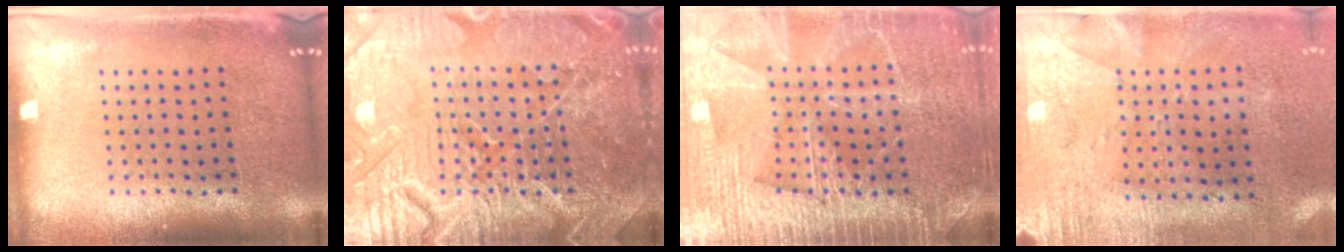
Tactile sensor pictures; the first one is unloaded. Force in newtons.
{"total": 7.6, "press": 7.5, "slide": 0.9}
{"total": 6.5, "press": 6.5, "slide": 0.8}
{"total": 2.8, "press": 2.3, "slide": 1.7}